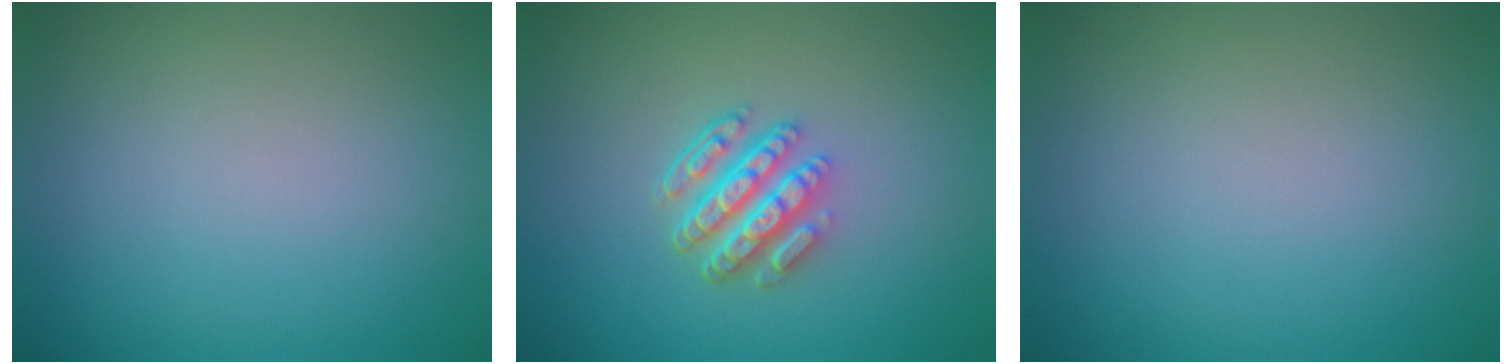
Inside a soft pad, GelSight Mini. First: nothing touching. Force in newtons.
{"total": 4.7, "press": 3.5, "slide": 3.1}
{"total": 0.0}